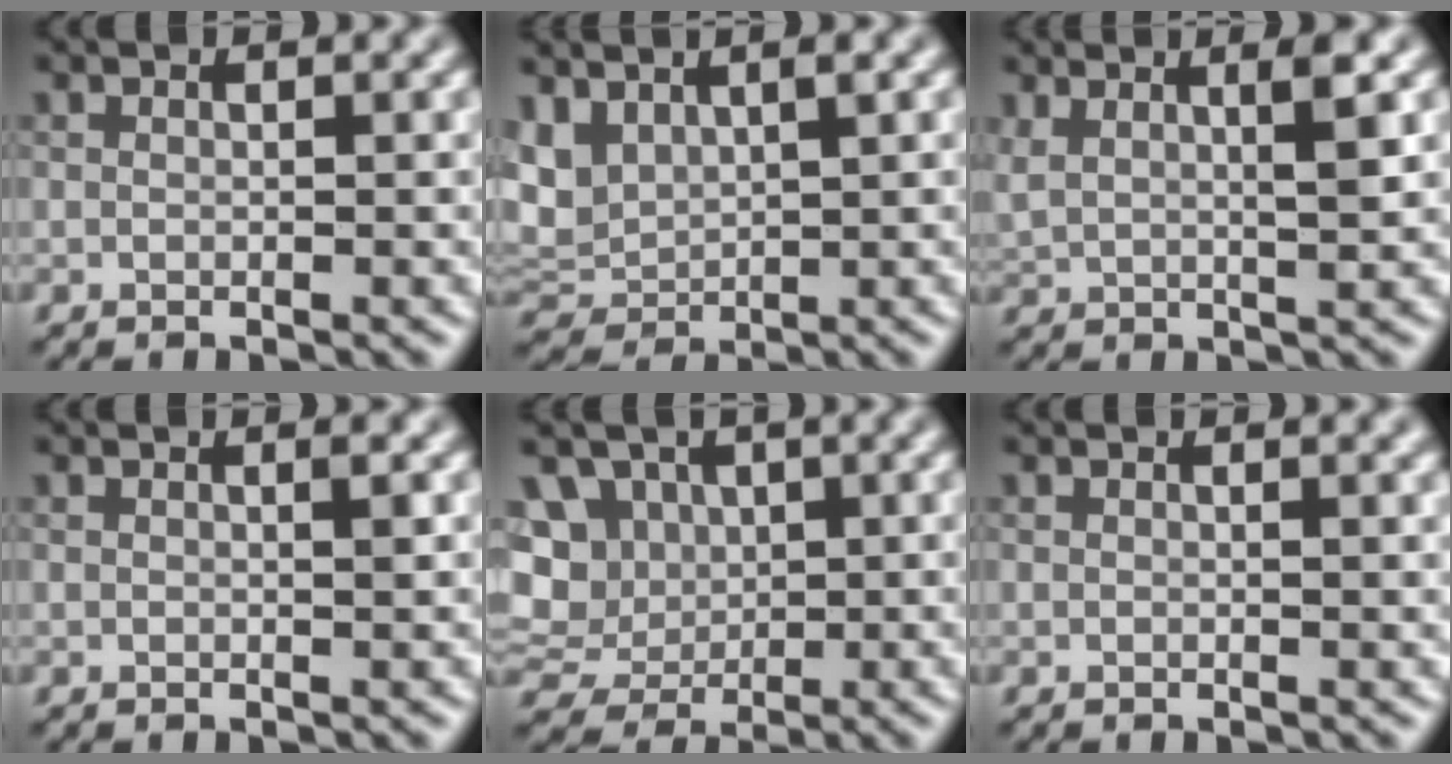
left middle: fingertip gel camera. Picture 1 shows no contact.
{"total": 3.4, "force": [1.2, 2.2, 2.4], "torque": [-0.061, 0.004, 0.034]}
{"total": 3.4, "force": [1.4, 0.9, 3.0], "torque": [-0.046, 0.009, 0.023]}
{"total": 0.7, "force": [-0.1, 0.1, 0.7], "torque": [-0.006, 0.002, -0.002]}
{"total": 8.4, "force": [1.4, 6.9, 4.5], "torque": [-0.086, 0.026, 0.005]}
{"total": 1.7, "force": [0.9, 0.8, 1.2], "torque": [-0.003, 0.008, 0.001]}